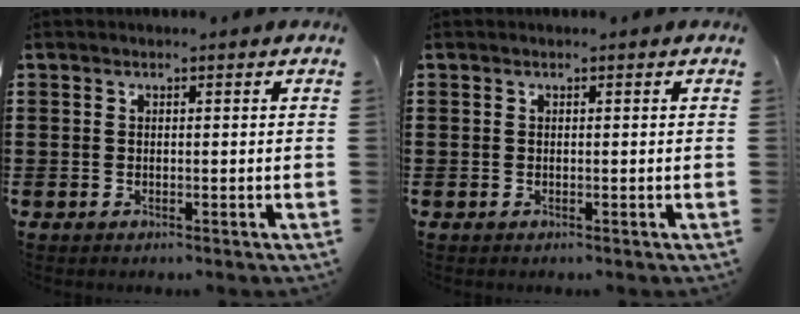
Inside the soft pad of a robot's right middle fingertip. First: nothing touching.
{"total": 0.0}